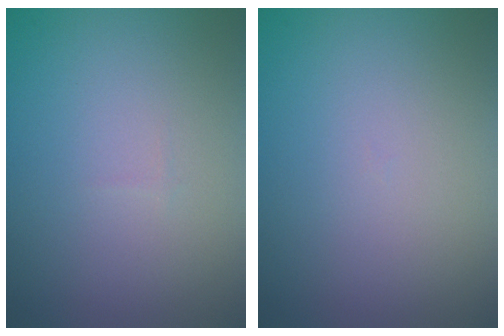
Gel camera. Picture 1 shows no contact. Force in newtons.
{"total": 0.0}